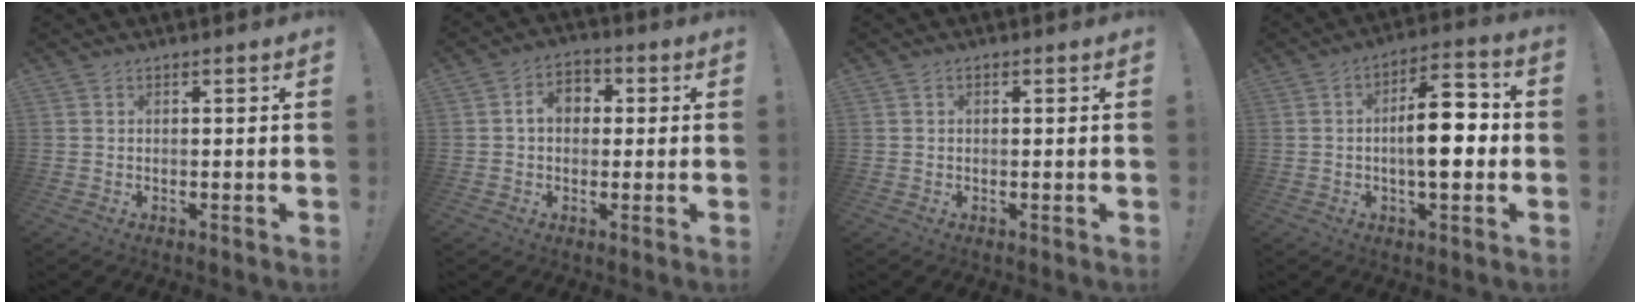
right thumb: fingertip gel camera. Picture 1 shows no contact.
{"total": 6.8, "force": [0.9, 5.1, 4.3], "torque": [-0.062, 0.011, 0.015]}
{"total": 0.6, "force": [-0.2, 0.5, 0.3], "torque": [-0.004, 0.003, -0.003]}
{"total": 13.8, "force": [-1.1, 5.6, 12.6], "torque": [-0.186, 0.012, -0.024]}